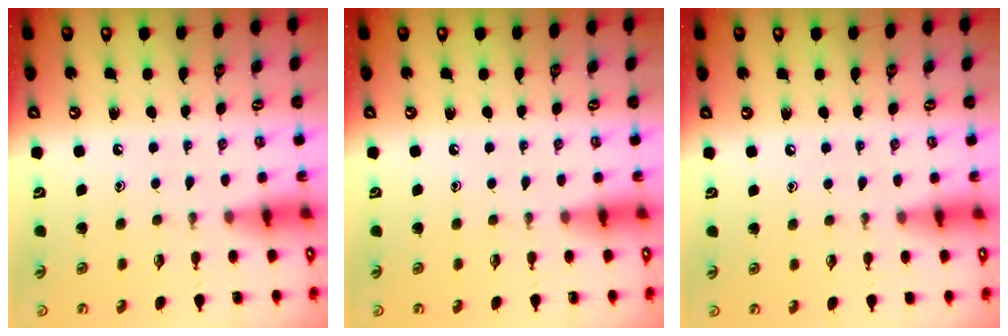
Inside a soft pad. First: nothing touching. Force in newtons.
{"total": 0.0}
{"total": 1.5, "press": 1.5, "slide": 0.2}